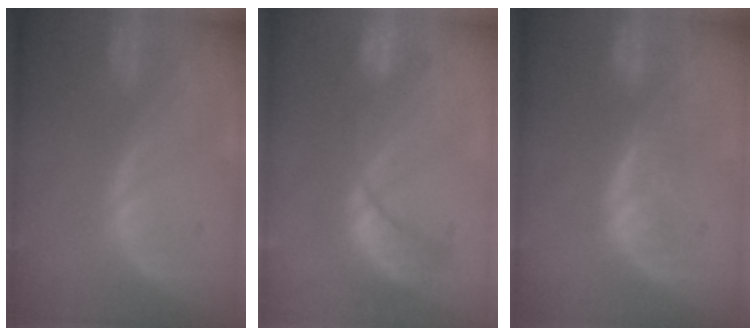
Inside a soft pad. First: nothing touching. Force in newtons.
{"total": 7.9, "press": 7.5, "slide": 2.2}
{"total": 4.5, "press": 4.2, "slide": 1.7}